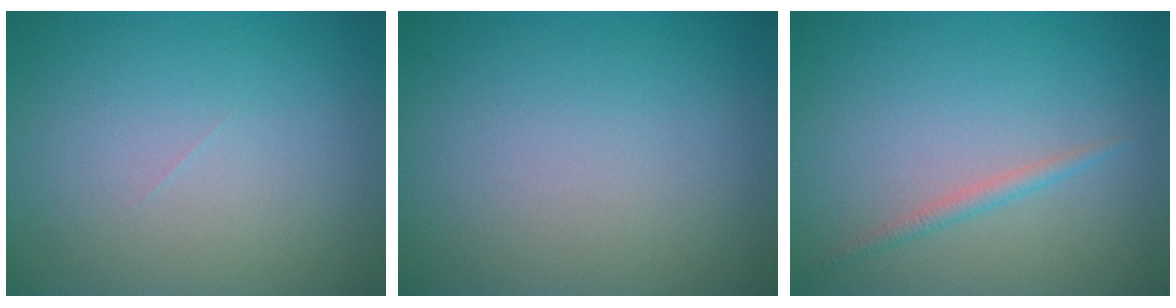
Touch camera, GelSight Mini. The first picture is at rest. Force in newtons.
{"total": 0.0}
{"total": 1.2, "press": 1.2, "slide": 0.1}